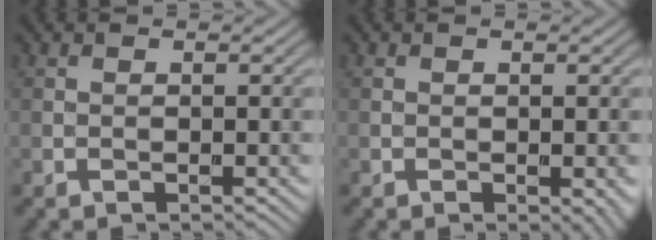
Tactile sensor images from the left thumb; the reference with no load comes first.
{"total": 1.0, "force": [-0.3, 0.3, 0.9], "torque": [-0.009, -0.003, -0.003]}